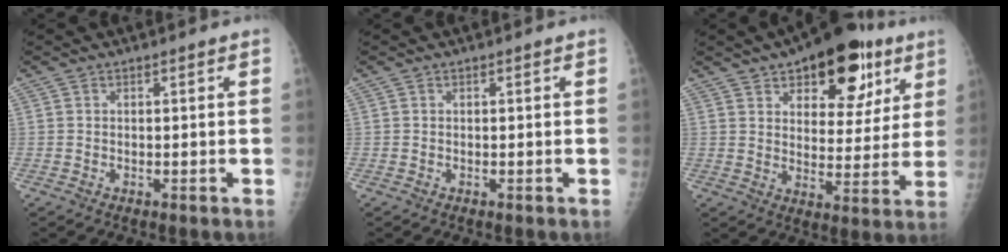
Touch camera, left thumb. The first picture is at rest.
{"total": 0.0}
{"total": 16.6, "force": [8.8, 8.2, 11.4], "torque": [-0.107, -0.028, 0.125]}